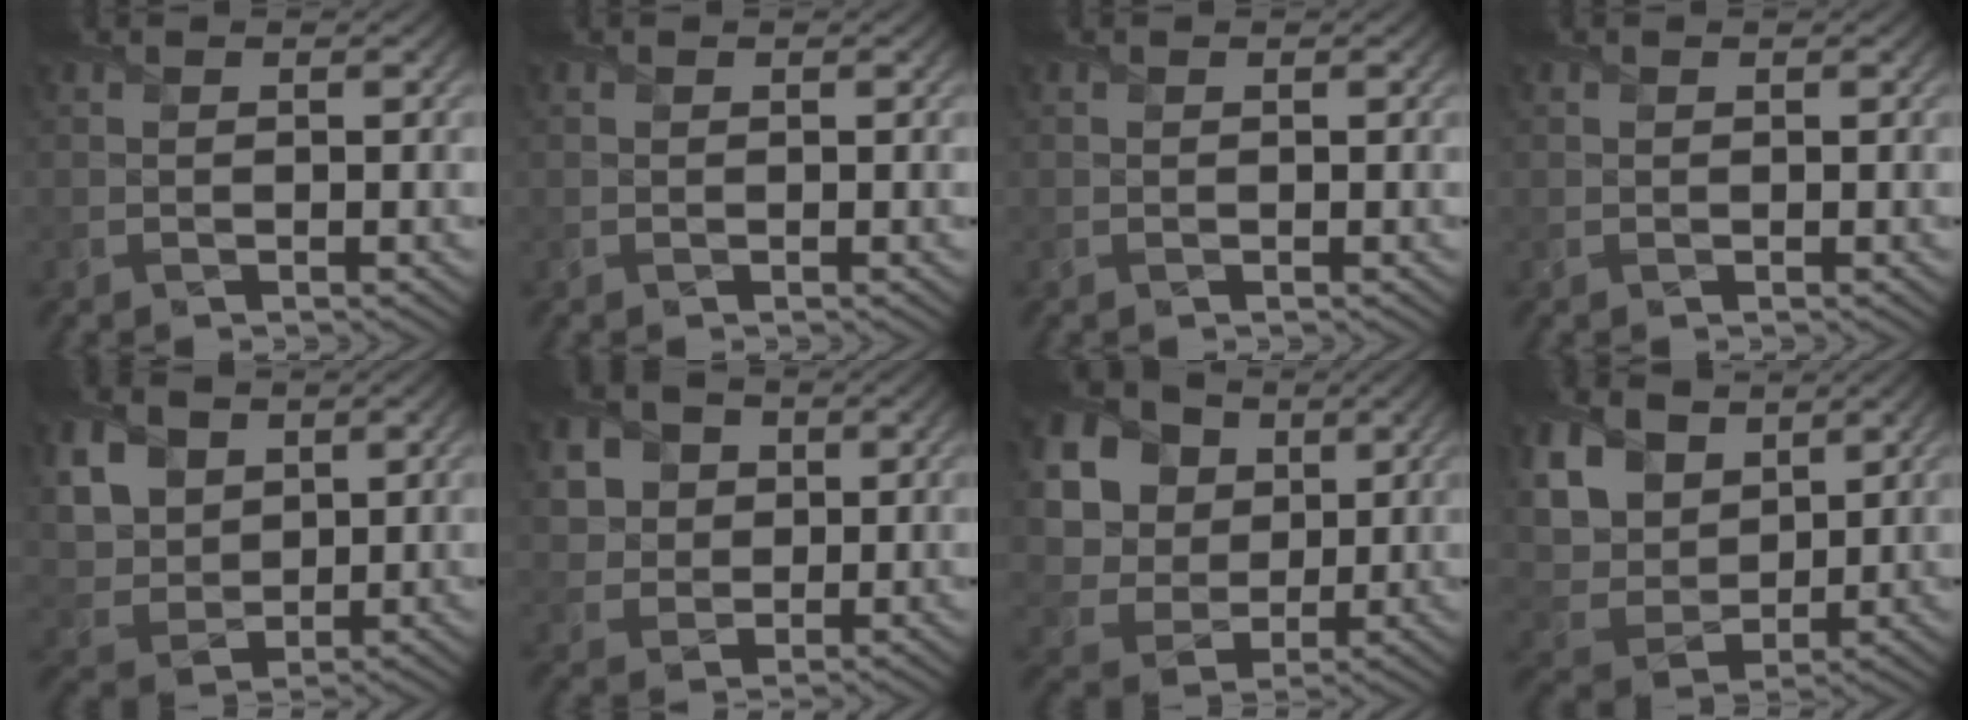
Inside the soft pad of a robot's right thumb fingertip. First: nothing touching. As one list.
[{"total": 0.0}, {"total": 0.0}, {"total": 0.0}, {"total": 9.6, "force": [4.0, 7.0, 5.2], "torque": [-0.178, 0.004, 0.088]}, {"total": 7.4, "force": [2.8, 6.1, 3.1], "torque": [-0.116, 0.008, 0.053]}, {"total": 14.5, "force": [6.1, 11.2, 7.0], "torque": [-0.211, 0.021, 0.144]}, {"total": 11.4, "force": [5.3, 7.9, 6.4], "torque": [-0.194, 0.007, 0.106]}]